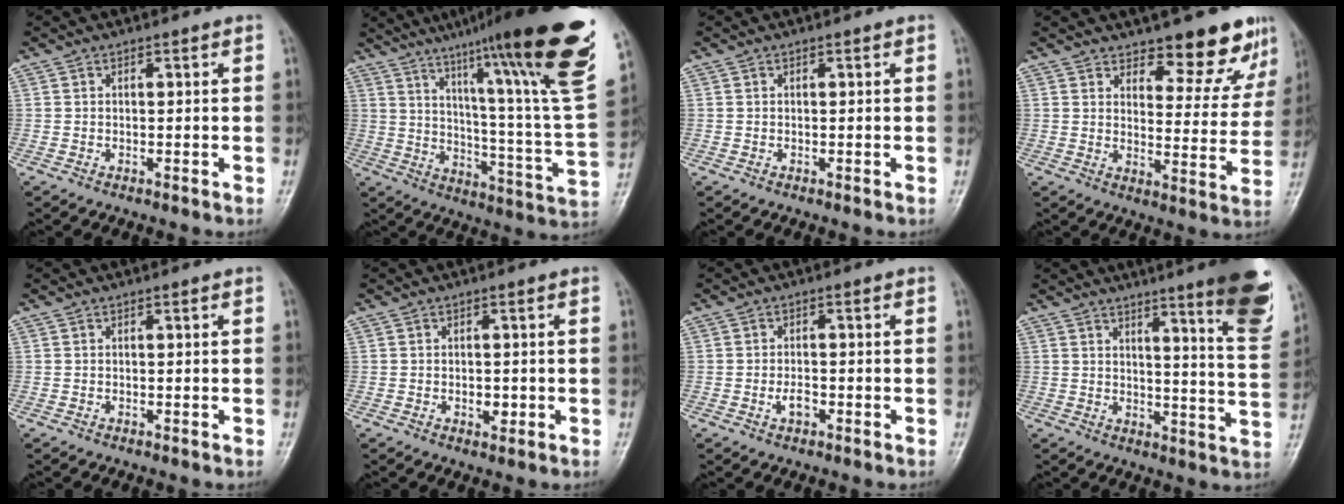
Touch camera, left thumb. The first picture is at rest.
{"total": 29.6, "force": [18.6, 2.5, 22.9], "torque": [-0.302, -0.085, 0.273]}
{"total": 0.0}
{"total": 11.0, "force": [8.9, 4.0, 5.0], "torque": [-0.025, -0.071, 0.116]}
{"total": 0.0}
{"total": 2.2, "force": [-0.4, 1.5, 1.6], "torque": [-0.017, 0.001, -0.003]}
{"total": 2.4, "force": [-0.9, 1.3, 1.7], "torque": [-0.028, 0.005, -0.017]}
{"total": 15.9, "force": [9.6, 1.8, 12.5], "torque": [-0.140, -0.060, 0.118]}